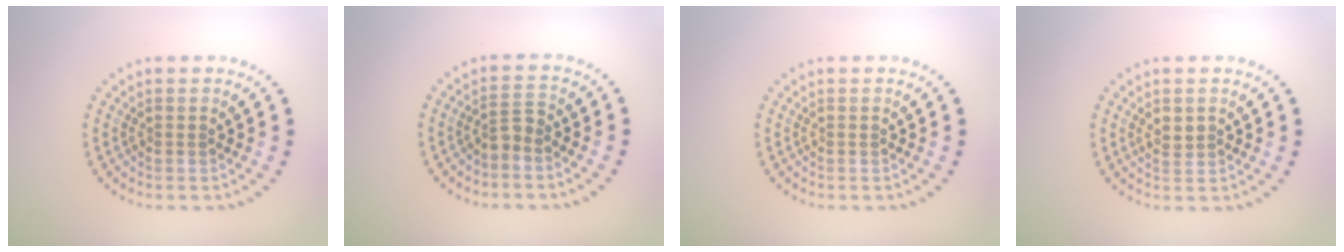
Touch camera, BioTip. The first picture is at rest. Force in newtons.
{"total": 1.8, "press": 1.3, "slide": 1.2}
{"total": 0.0}
{"total": 1.3, "press": 1.3, "slide": 0.1}